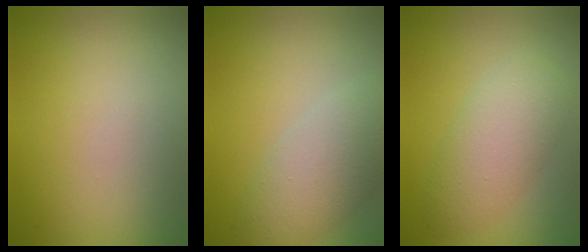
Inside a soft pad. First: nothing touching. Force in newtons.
{"total": 4.7, "press": 4.6, "slide": 0.5}
{"total": 4.3, "press": 4.3, "slide": 0.2}